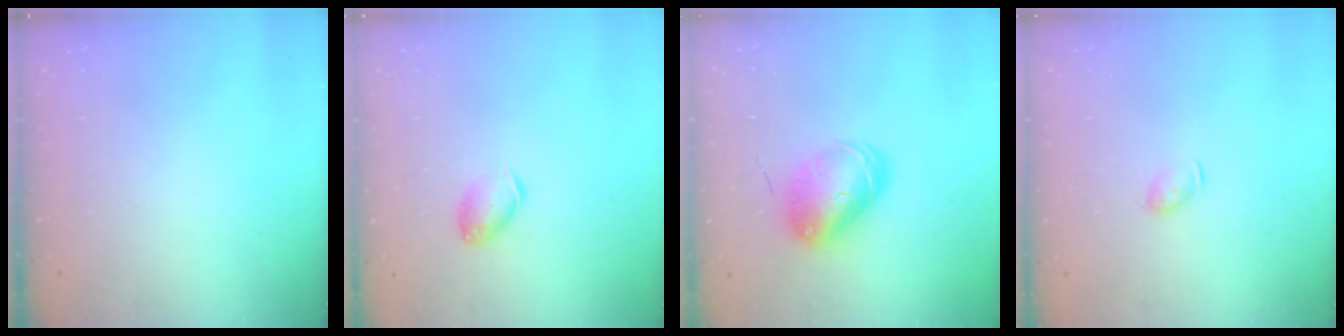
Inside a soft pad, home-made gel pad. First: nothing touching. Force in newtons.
{"total": 8.3, "press": 8.2, "slide": 0.7}
{"total": 10.3, "press": 10.2, "slide": 1.5}
{"total": 3.9, "press": 3.8, "slide": 0.8}